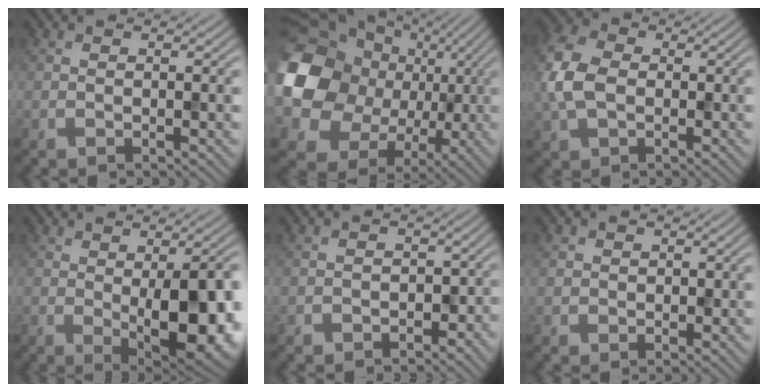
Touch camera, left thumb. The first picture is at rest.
{"total": 19.6, "force": [1.8, 17.4, 8.8], "torque": [-0.232, -0.023, 0.033]}
{"total": 7.2, "force": [-0.3, 5.3, 4.9], "torque": [-0.146, 0.003, -0.012]}
{"total": 12.7, "force": [-1.3, 5.1, 11.6], "torque": [-0.132, -0.004, -0.010]}
{"total": 2.2, "force": [-1.7, 1.4, -0.1], "torque": [0.008, -0.007, -0.024]}
{"total": 1.4, "force": [0.4, 1.1, -0.7], "torque": [0.011, -0.008, 0.011]}